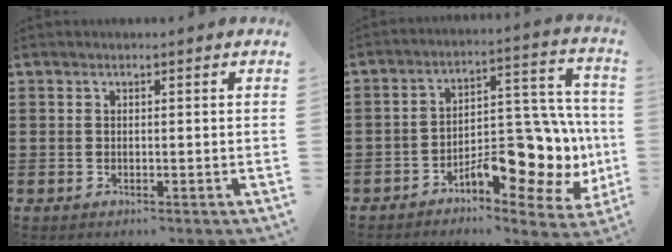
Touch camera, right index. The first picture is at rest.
{"total": 12.0, "force": [-4.4, 6.2, 9.3], "torque": [-0.117, -0.002, -0.076]}